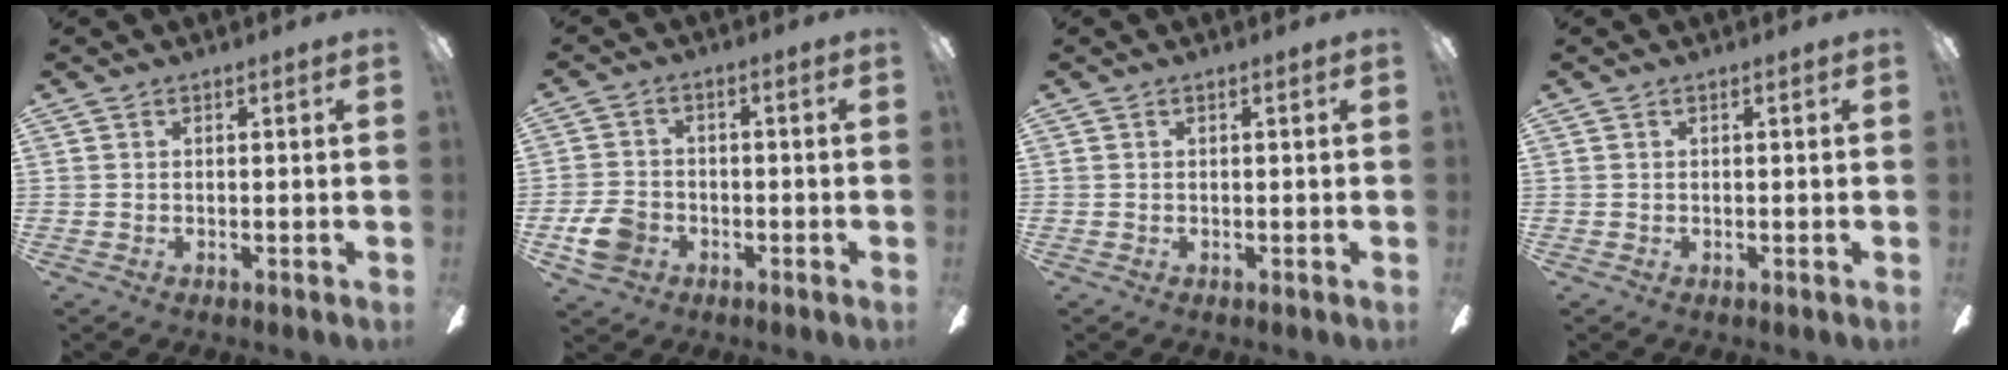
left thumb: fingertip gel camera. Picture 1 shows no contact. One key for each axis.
{"total": 7.1, "fx": -2.9, "fy": 5.3, "fz": 3.8, "tx": -0.089, "ty": 0.016, "tz": -0.054}
{"total": 0.0}
{"total": 0.0}